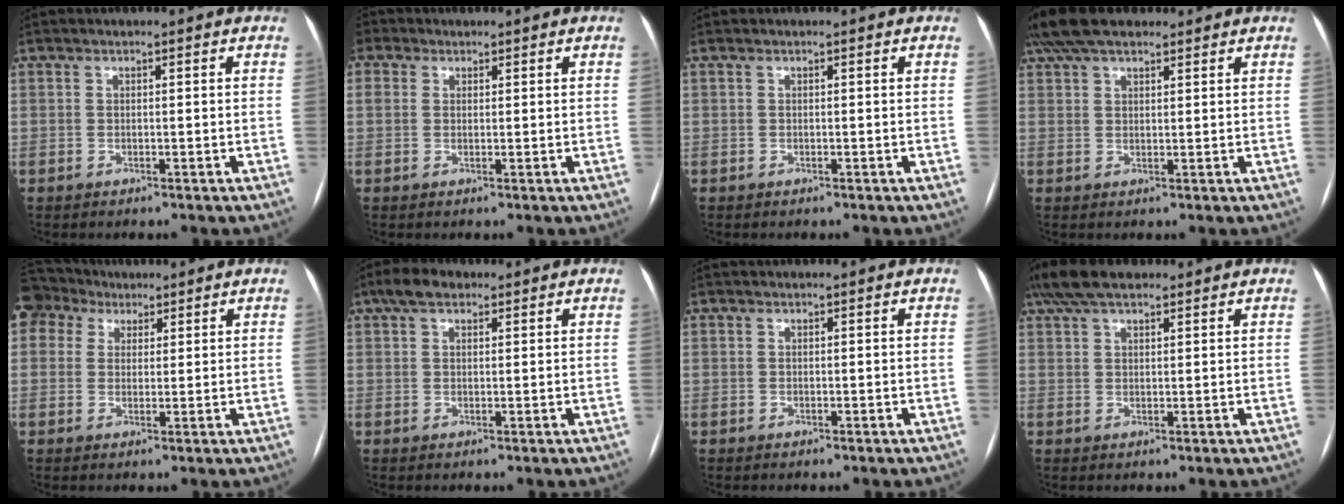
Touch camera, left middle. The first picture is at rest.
{"total": 3.6, "force": [1.5, 3.0, 1.3], "torque": [-0.037, 0.019, 0.030]}
{"total": 0.0}
{"total": 8.7, "force": [6.7, 3.1, 4.5], "torque": [-0.085, 0.040, 0.122]}
{"total": 6.4, "force": [4.1, 4.7, 1.0], "torque": [-0.028, 0.038, 0.081]}
{"total": 4.1, "force": [2.7, 2.0, 2.4], "torque": [-0.051, 0.021, 0.049]}
{"total": 0.0}
{"total": 7.9, "force": [6.0, 2.6, 4.4], "torque": [-0.088, 0.036, 0.109]}